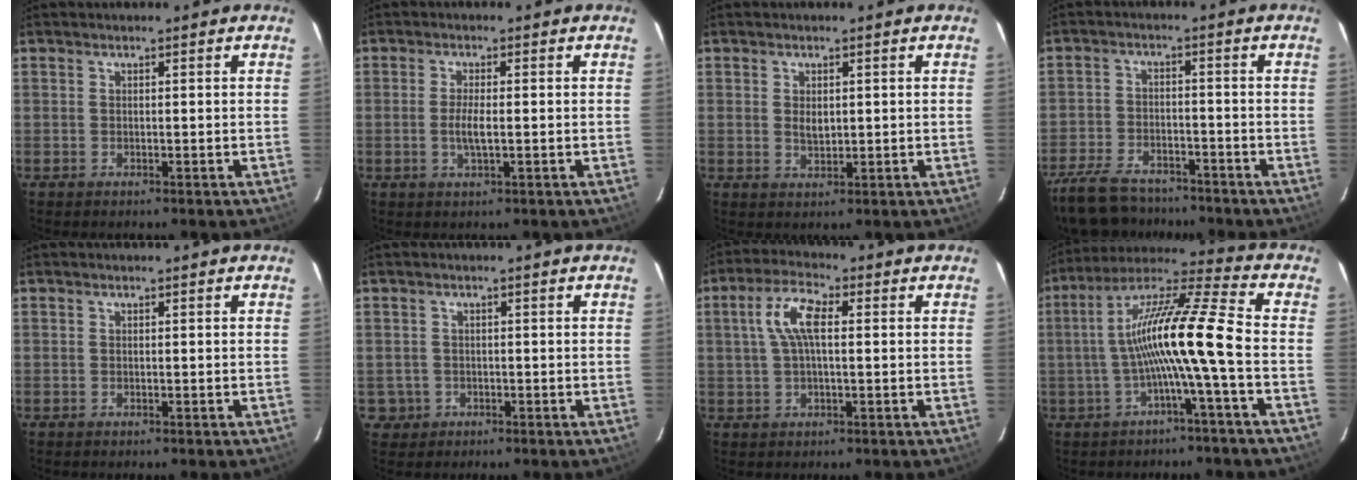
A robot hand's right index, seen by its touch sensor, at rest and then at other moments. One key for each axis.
{"total": 3.2, "fx": -0.5, "fy": 0.5, "fz": 3.1, "tx": -0.062, "ty": -0.007, "tz": -0.010}
{"total": 2.5, "fx": 0.6, "fy": 1.6, "fz": 1.8, "tx": -0.028, "ty": 0.001, "tz": 0.013}
{"total": 14.4, "fx": -11.6, "fy": 6.5, "fz": 5.7, "tx": -0.151, "ty": -0.009, "tz": -0.185}
{"total": 0.0}
{"total": 3.2, "fx": -0.6, "fy": 3.1, "fz": 0.2, "tx": -0.004, "ty": 0.012, "tz": -0.003}
{"total": 7.1, "fx": 1.2, "fy": 2.6, "fz": 6.5, "tx": -0.132, "ty": 0.018, "tz": 0.024}
{"total": 13.9, "fx": -2.5, "fy": -0.8, "fz": 13.6, "tx": -0.253, "ty": 0.015, "tz": -0.050}